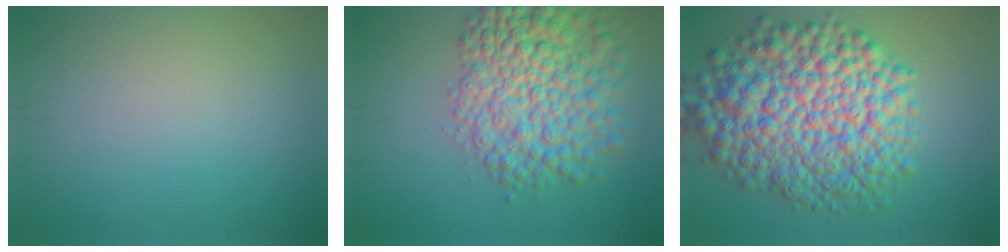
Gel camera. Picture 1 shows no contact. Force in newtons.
{"total": 9.0, "press": 9.0, "slide": 0.3}
{"total": 13.2, "press": 13.1, "slide": 0.4}